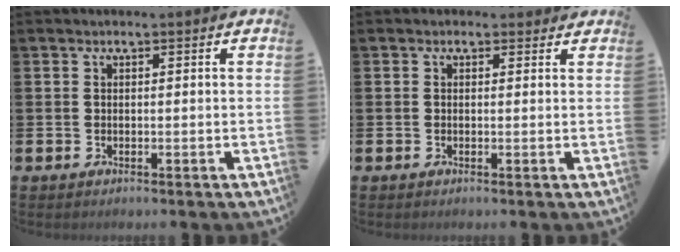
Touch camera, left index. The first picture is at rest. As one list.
[{"total": 0.8, "force": [0.4, 0.7, 0.1], "torque": [0.003, 0.007, 0.005]}]